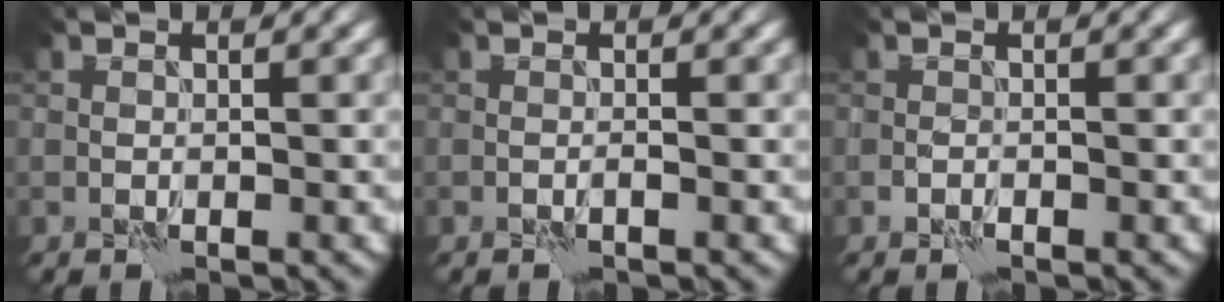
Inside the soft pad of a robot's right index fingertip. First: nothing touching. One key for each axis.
{"total": 0.0}
{"total": 0.9, "fx": -0.6, "fy": 0.3, "fz": 0.6, "tx": -0.012, "ty": 0.002, "tz": -0.013}